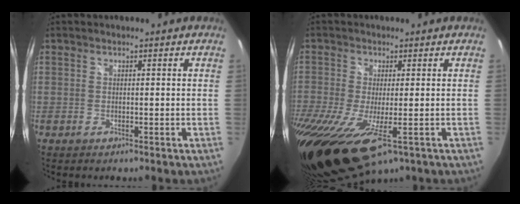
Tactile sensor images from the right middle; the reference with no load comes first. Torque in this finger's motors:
{"motor_torque": [1.25, -0.90, 0.57, 0.21]}